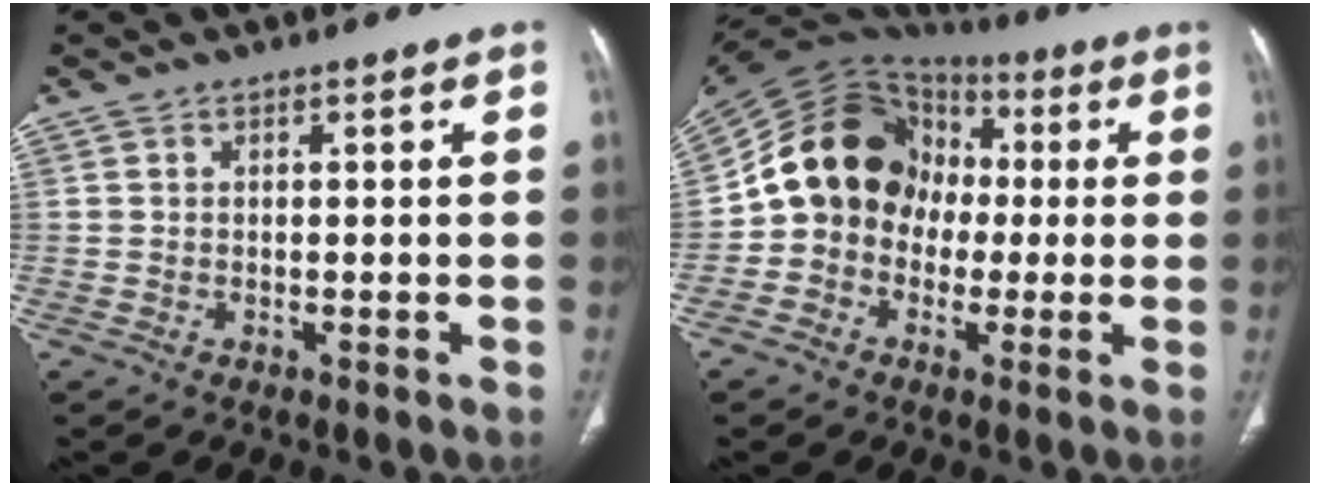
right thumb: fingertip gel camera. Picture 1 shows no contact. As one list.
[{"total": 15.6, "force": [-0.6, 13.5, 7.7], "torque": [-0.102, 0.038, -0.019]}]